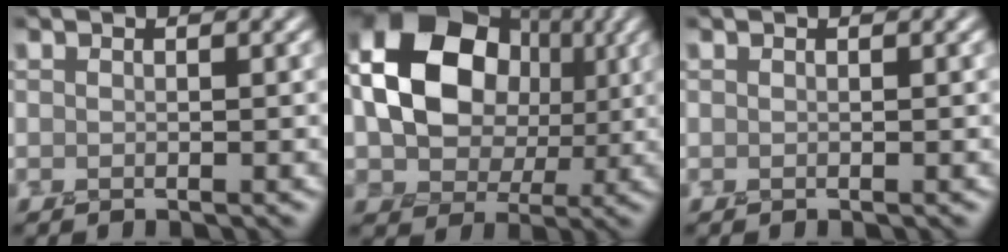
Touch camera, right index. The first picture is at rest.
{"total": 12.8, "force": [1.9, 9.7, 8.1], "torque": [-0.144, 0.025, 0.022]}
{"total": 0.0}